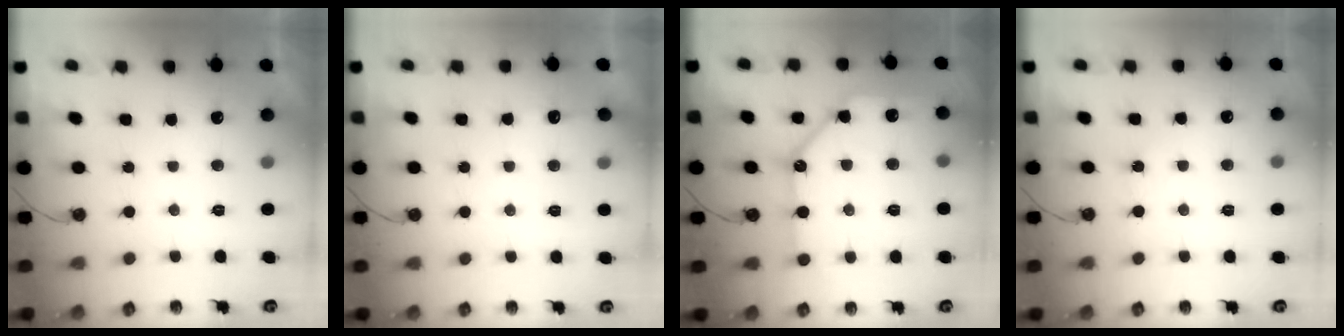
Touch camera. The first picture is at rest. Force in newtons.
{"total": 5.0, "press": 4.9, "slide": 0.6}
{"total": 14.0, "press": 13.9, "slide": 1.6}
{"total": 2.4, "press": 2.3, "slide": 0.4}